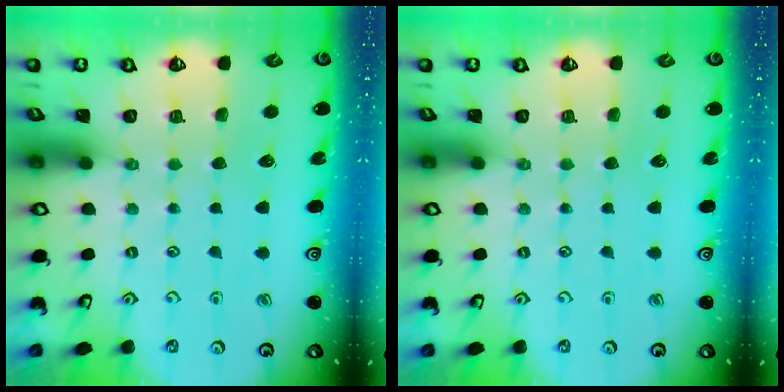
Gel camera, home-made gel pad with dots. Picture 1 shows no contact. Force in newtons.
{"total": 0.0}